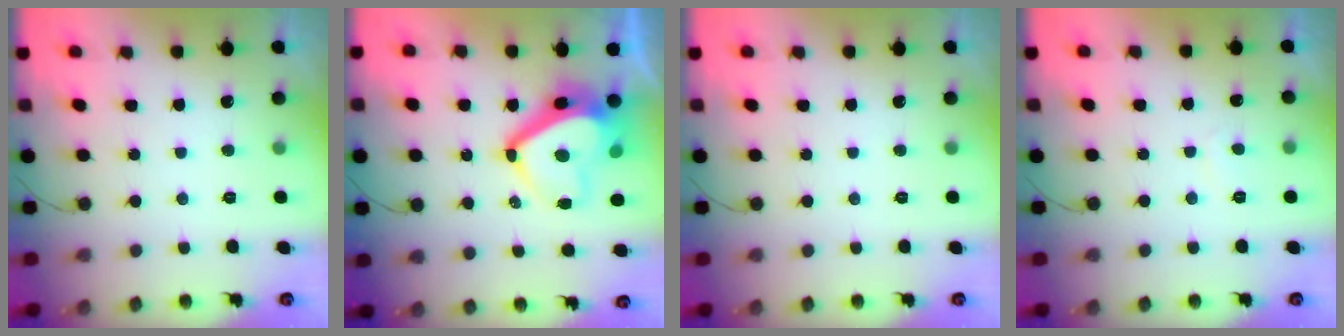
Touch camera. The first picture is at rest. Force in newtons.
{"total": 13.6, "press": 13.5, "slide": 1.4}
{"total": 0.0}
{"total": 0.0}